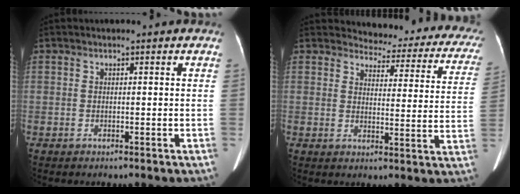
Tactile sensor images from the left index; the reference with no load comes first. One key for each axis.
{"total": 16.8, "fx": 15.6, "fy": 4.6, "fz": 4.3, "tx": -0.018, "ty": -0.052, "tz": 0.148}